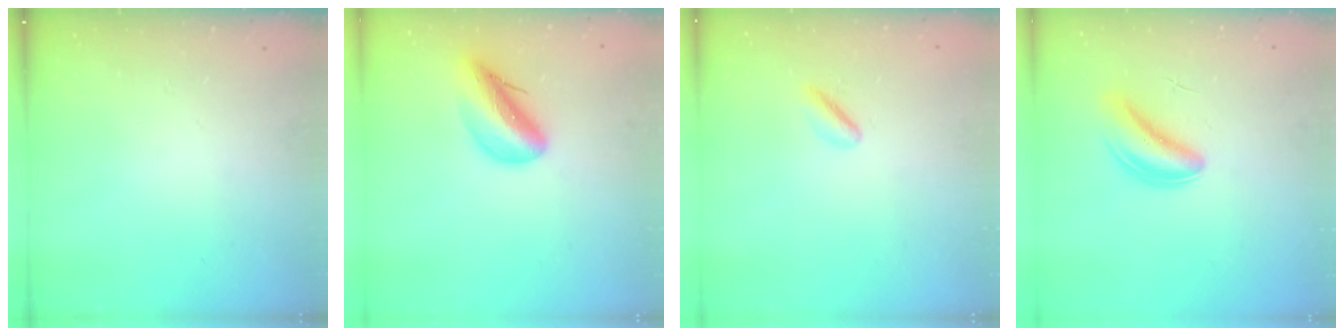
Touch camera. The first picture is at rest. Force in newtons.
{"total": 11.5, "press": 11.0, "slide": 3.3}
{"total": 3.2, "press": 3.2, "slide": 0.6}
{"total": 5.4, "press": 5.3, "slide": 1.2}